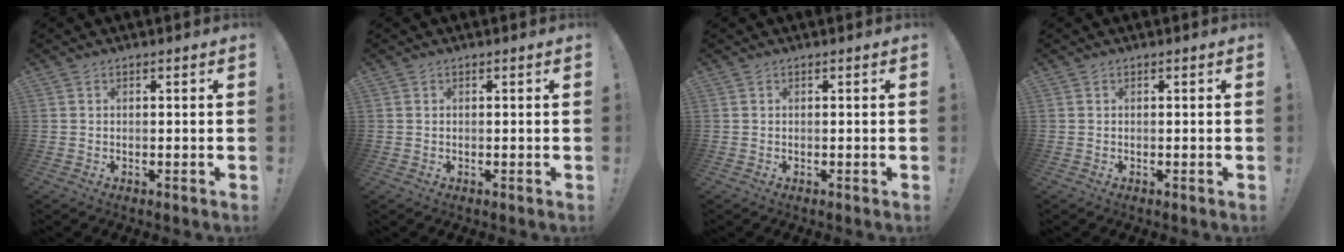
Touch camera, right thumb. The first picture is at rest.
{"total": 0.0}
{"total": 0.0}
{"total": 0.0}